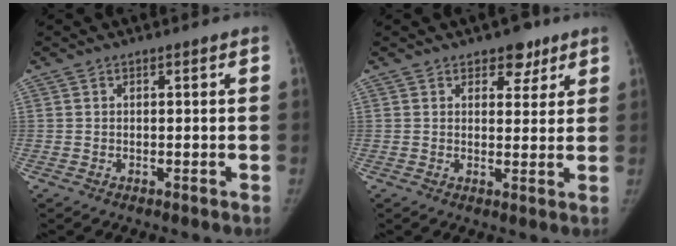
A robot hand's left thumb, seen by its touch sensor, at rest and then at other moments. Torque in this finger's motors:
{"motor_torque": [-0.09, 0.14, -0.06, 0.00, -0.07]}